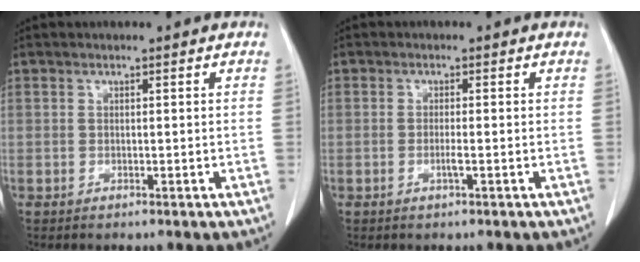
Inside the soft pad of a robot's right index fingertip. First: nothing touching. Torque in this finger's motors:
{"motor_torque": [0.03, -0.06, -0.05, 0.00]}